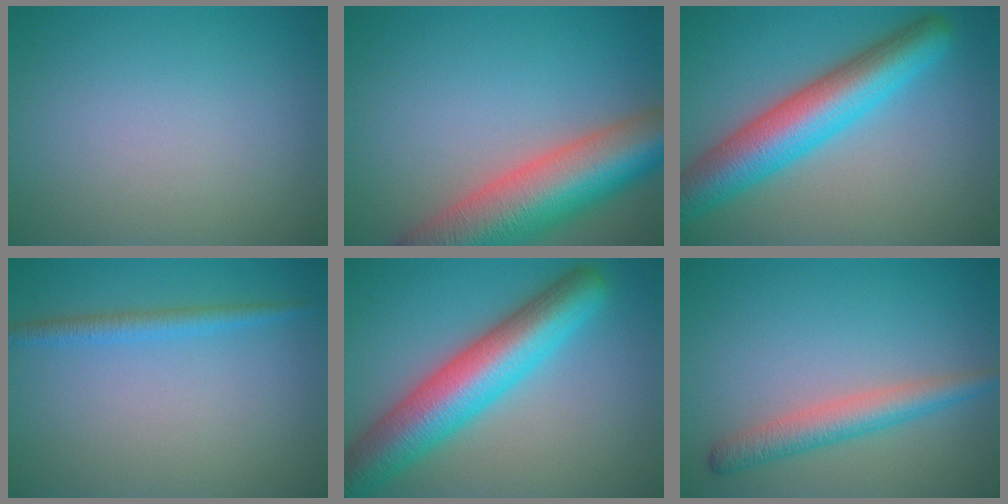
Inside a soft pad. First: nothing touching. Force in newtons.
{"total": 11.2, "press": 11.2, "slide": 0.6}
{"total": 8.3, "press": 8.3, "slide": 0.2}
{"total": 1.8, "press": 1.8, "slide": 0.1}
{"total": 9.4, "press": 9.4, "slide": 0.4}
{"total": 3.5, "press": 3.4, "slide": 0.3}